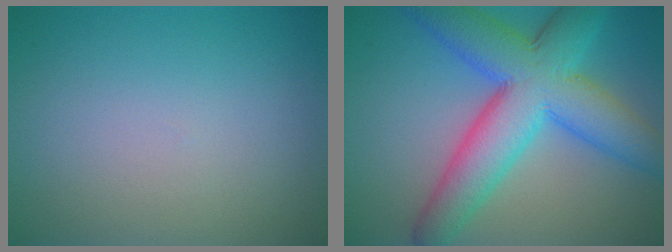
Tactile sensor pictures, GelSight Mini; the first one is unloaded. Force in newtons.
{"total": 10.6, "press": 10.6, "slide": 0.2}